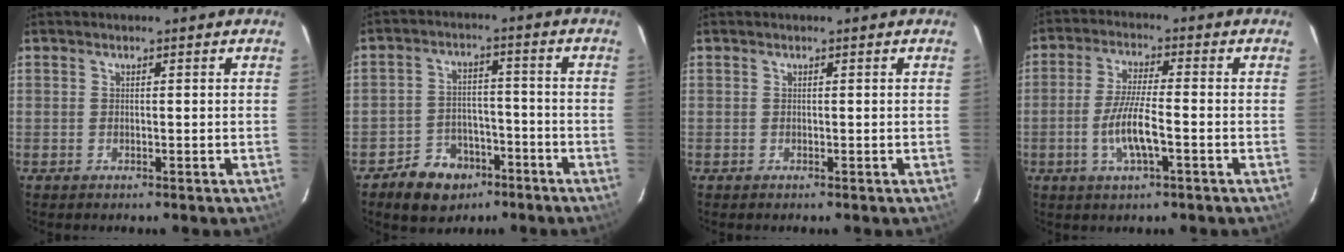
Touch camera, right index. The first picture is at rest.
{"total": 8.7, "force": [-5.6, 6.2, 2.5], "torque": [-0.068, 0.020, -0.073]}
{"total": 0.0}
{"total": 7.6, "force": [-2.5, 1.3, 7.1], "torque": [-0.141, -0.006, -0.049]}